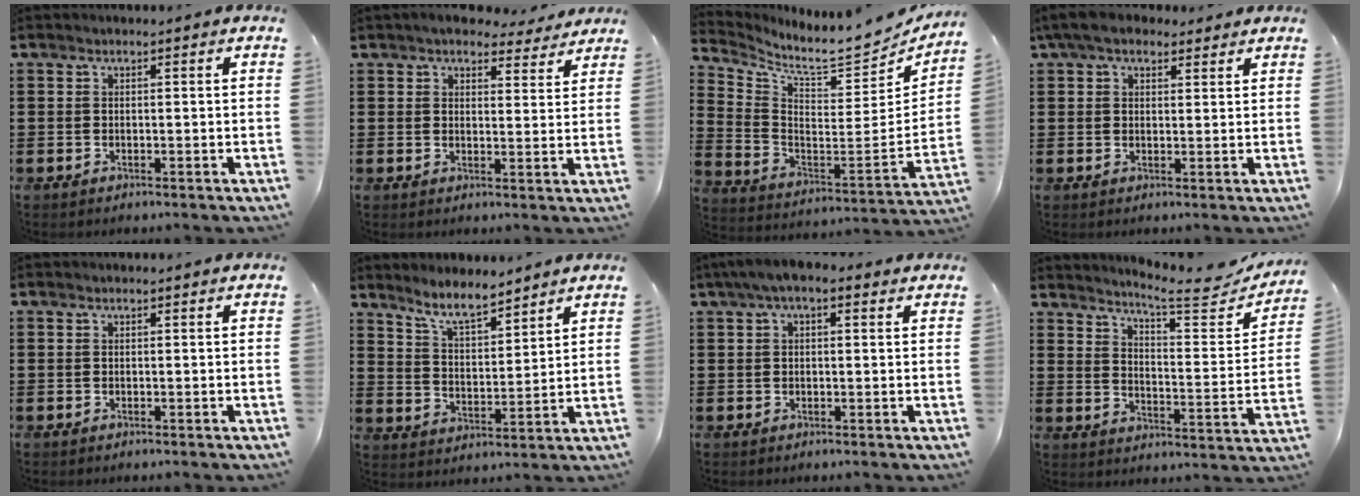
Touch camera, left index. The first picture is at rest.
{"total": 4.7, "force": [4.3, 1.2, 1.3], "torque": [-0.024, -0.018, 0.077]}
{"total": 7.7, "force": [7.1, 0.8, 2.8], "torque": [-0.077, -0.077, 0.115]}
{"total": 5.1, "force": [3.8, 2.3, 2.4], "torque": [-0.061, 0.006, 0.072]}
{"total": 0.0}
{"total": 6.7, "force": [6.1, 0.7, 2.7], "torque": [-0.072, -0.022, 0.111]}
{"total": 3.2, "force": [1.3, 1.4, 2.5], "torque": [-0.052, 0.009, 0.021]}
{"total": 6.8, "force": [6.1, 0.2, 3.0], "torque": [-0.061, -0.048, 0.099]}